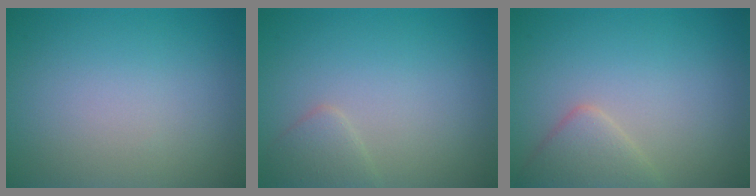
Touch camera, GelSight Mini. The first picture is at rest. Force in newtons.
{"total": 1.6, "press": 1.6, "slide": 0.1}
{"total": 2.6, "press": 2.6, "slide": 0.1}